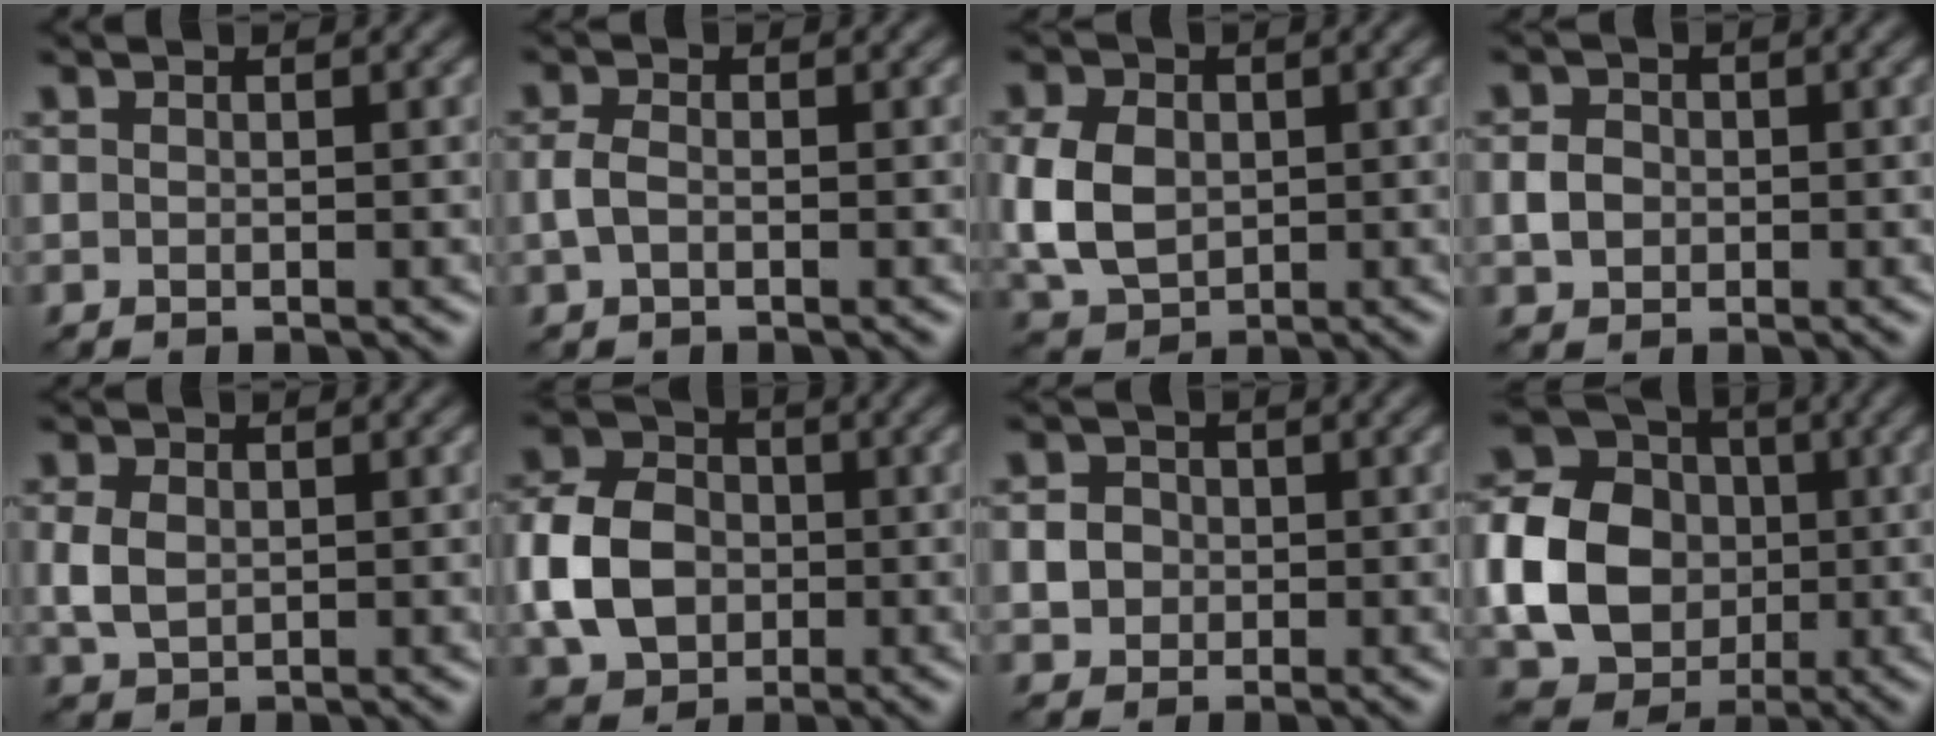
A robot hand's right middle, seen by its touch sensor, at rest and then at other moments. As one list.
[{"total": 1.6, "force": [-0.3, 1.0, 1.3], "torque": [-0.033, 0.005, -0.010]}, {"total": 5.8, "force": [0.1, 4.4, 3.8], "torque": [-0.097, 0.001, 0.000]}, {"total": 2.0, "force": [-0.2, 1.7, 1.0], "torque": [-0.020, 0.003, -0.008]}, {"total": 2.6, "force": [0.2, 1.9, 1.7], "torque": [-0.045, 0.002, 0.006]}, {"total": 7.5, "force": [-1.1, 5.8, 4.6], "torque": [-0.106, 0.009, -0.036]}, {"total": 2.2, "force": [-0.1, 2.0, 0.8], "torque": [-0.006, 0.005, -0.002]}, {"total": 9.7, "force": [-0.8, 8.2, 5.2], "torque": [-0.104, -0.003, -0.026]}]